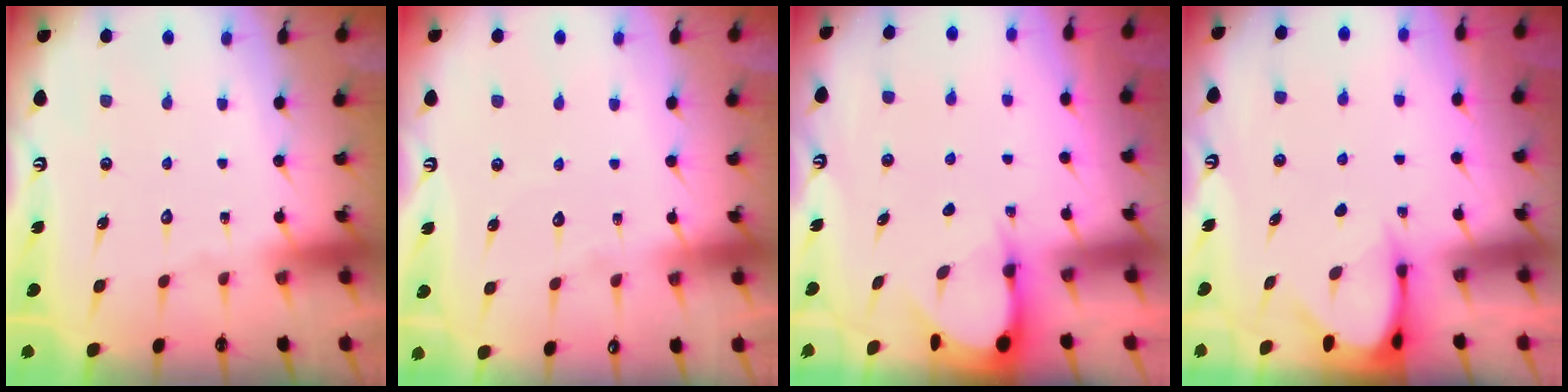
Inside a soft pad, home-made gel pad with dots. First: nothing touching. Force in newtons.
{"total": 2.3, "press": 2.3, "slide": 0.2}
{"total": 3.3, "press": 3.3, "slide": 0.3}
{"total": 3.7, "press": 3.7, "slide": 0.3}